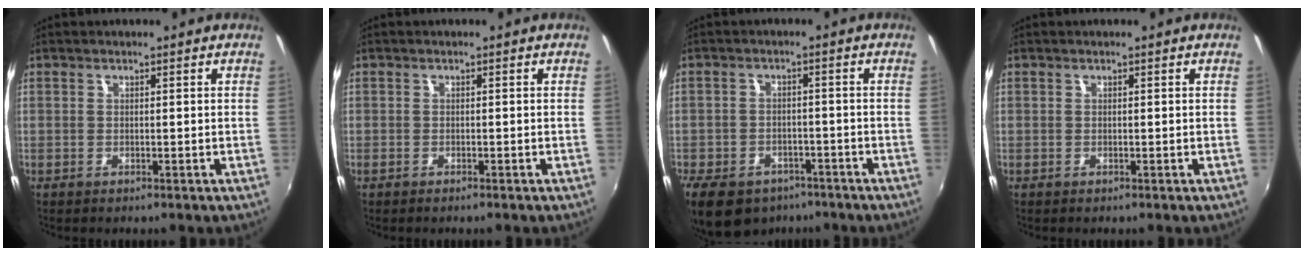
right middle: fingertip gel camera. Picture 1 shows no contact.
{"total": 0.8, "force": [-0.7, 0.1, 0.3], "torque": [-0.007, -0.003, -0.014]}
{"total": 12.7, "force": [-8.7, 7.6, 5.4], "torque": [-0.139, -0.012, -0.131]}
{"total": 0.0}